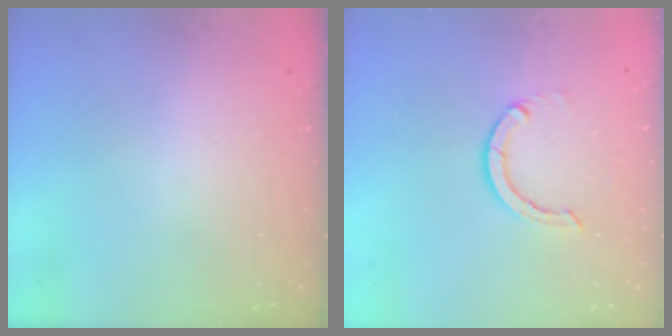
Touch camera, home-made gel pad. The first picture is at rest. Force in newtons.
{"total": 3.7, "press": 3.7, "slide": 0.3}